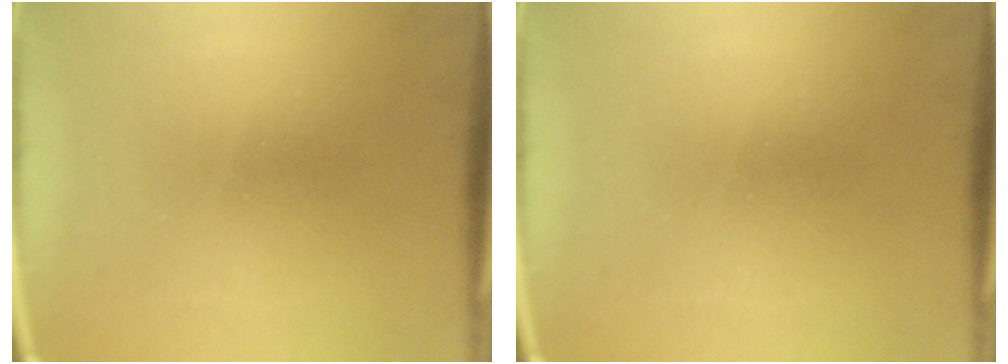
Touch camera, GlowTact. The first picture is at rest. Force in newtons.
{"total": 0.0}